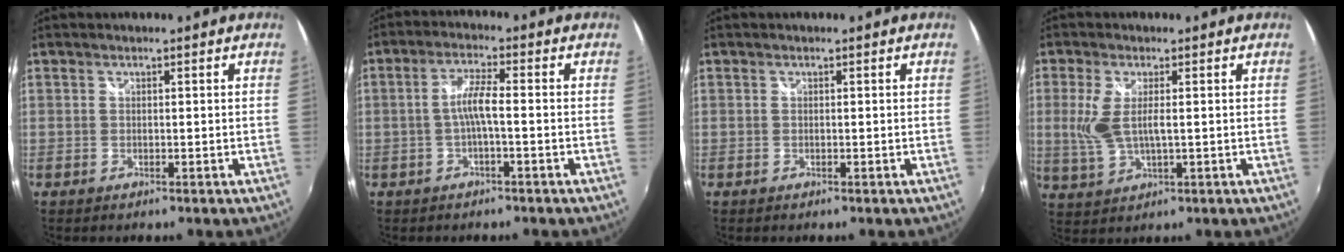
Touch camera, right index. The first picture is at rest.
{"total": 4.1, "force": [-1.1, 0.2, 4.0], "torque": [-0.082, 0.007, -0.021]}
{"total": 0.0}
{"total": 6.3, "force": [0.4, 2.3, 5.8], "torque": [-0.131, -0.005, 0.012]}